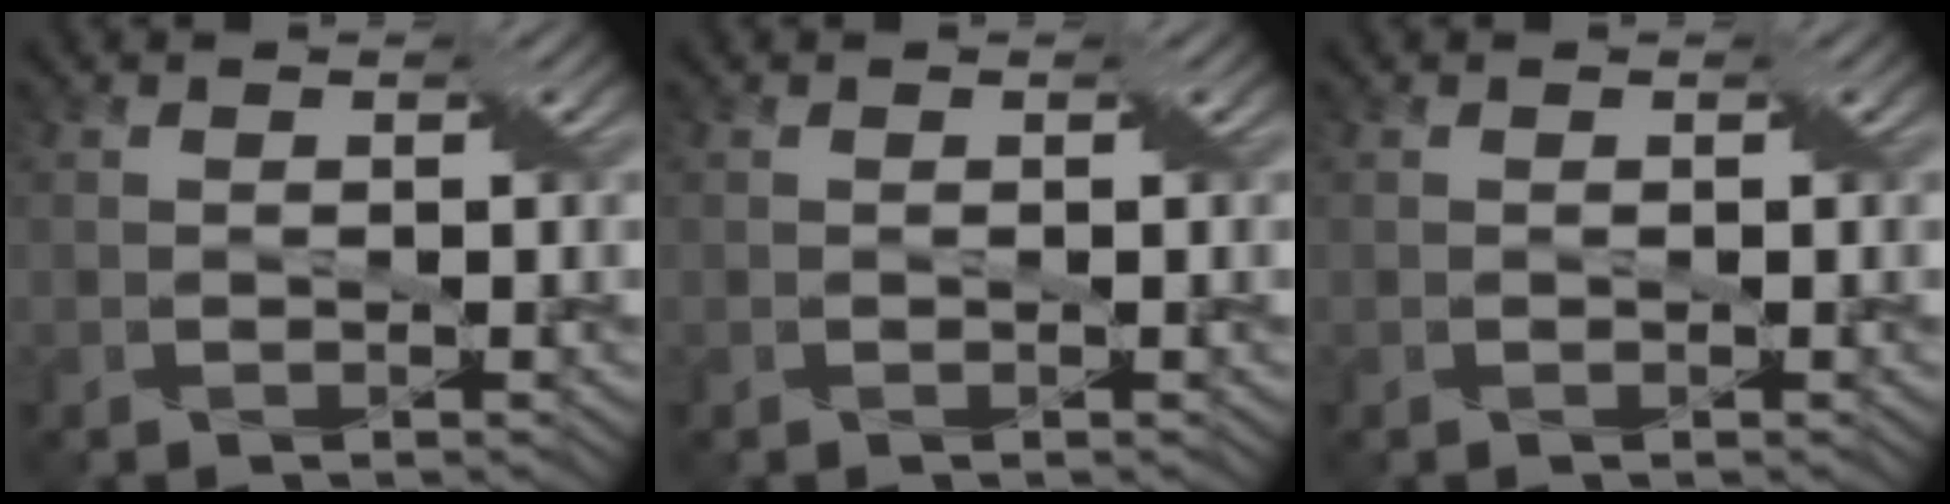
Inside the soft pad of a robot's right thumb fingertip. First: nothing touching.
{"total": 0.0}
{"total": 0.0}